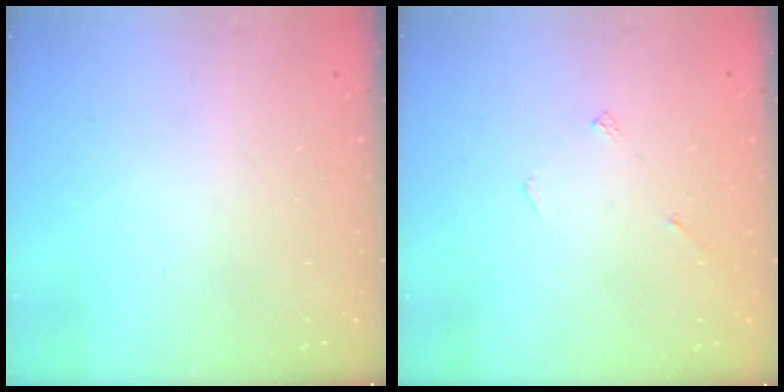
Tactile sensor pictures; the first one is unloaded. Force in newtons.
{"total": 3.5, "press": 3.5, "slide": 0.3}